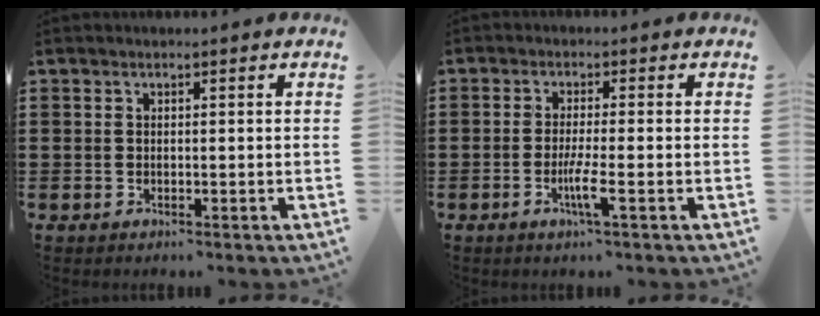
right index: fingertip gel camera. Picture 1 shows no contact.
{"total": 4.2, "force": [-1.6, 0.1, 3.9], "torque": [-0.073, -0.012, -0.030]}